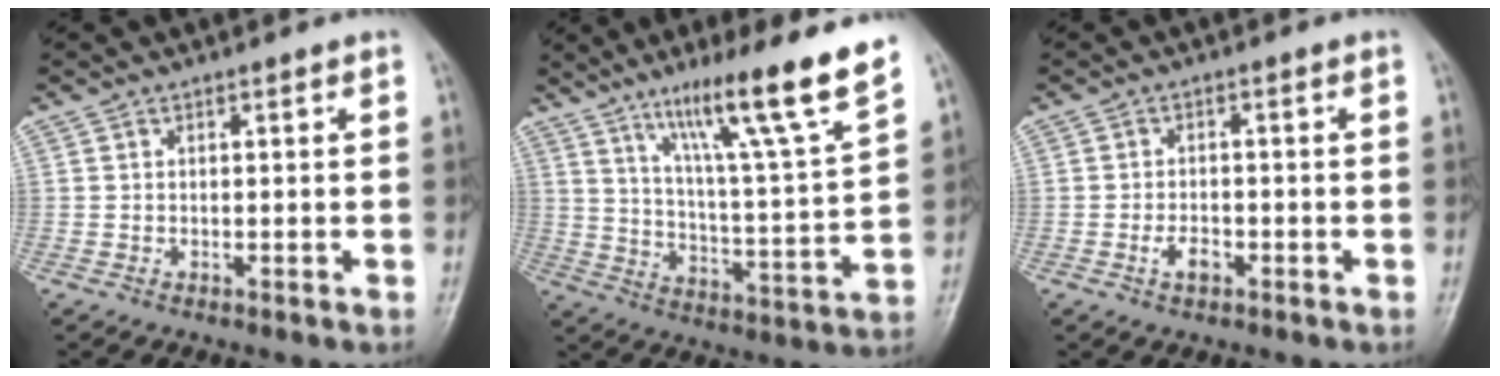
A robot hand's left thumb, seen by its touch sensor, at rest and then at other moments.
{"total": 18.3, "force": [12.1, 0.3, 13.7], "torque": [-0.201, -0.061, 0.193]}
{"total": 2.9, "force": [-1.3, 1.7, 2.0], "torque": [-0.033, 0.008, -0.022]}